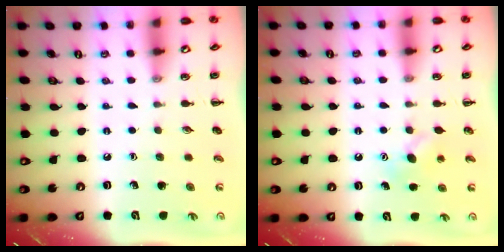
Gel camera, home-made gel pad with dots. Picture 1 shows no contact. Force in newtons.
{"total": 5.1, "press": 4.9, "slide": 1.4}